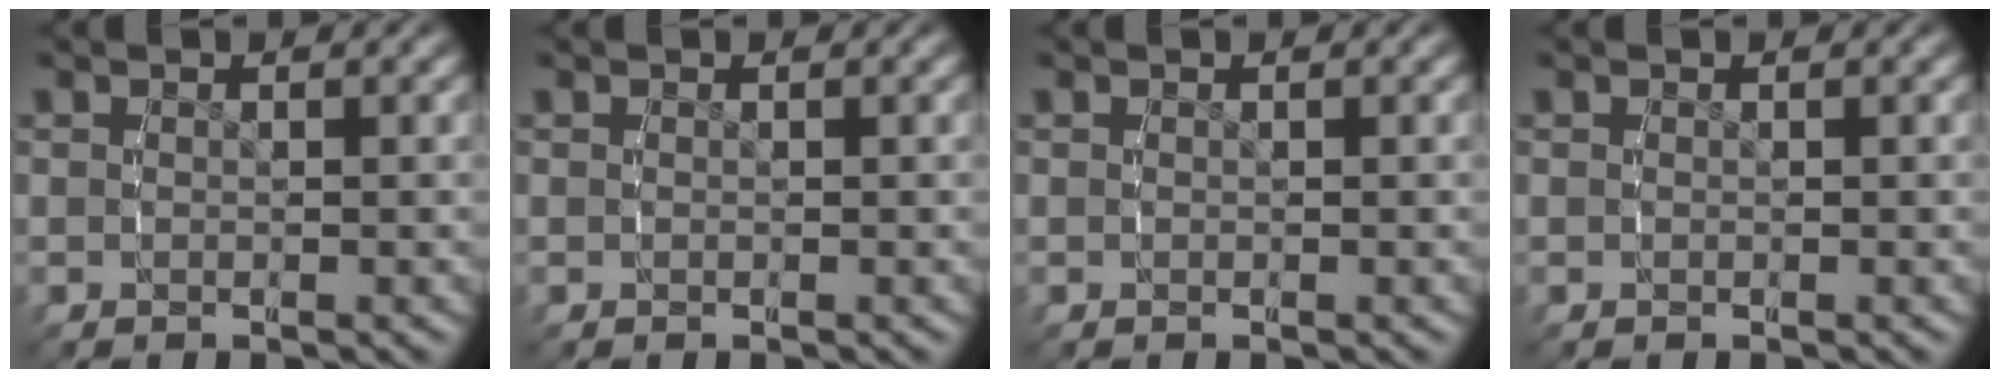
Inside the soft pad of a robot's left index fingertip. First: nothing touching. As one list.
[{"total": 0.0}, {"total": 0.0}, {"total": 0.0}]